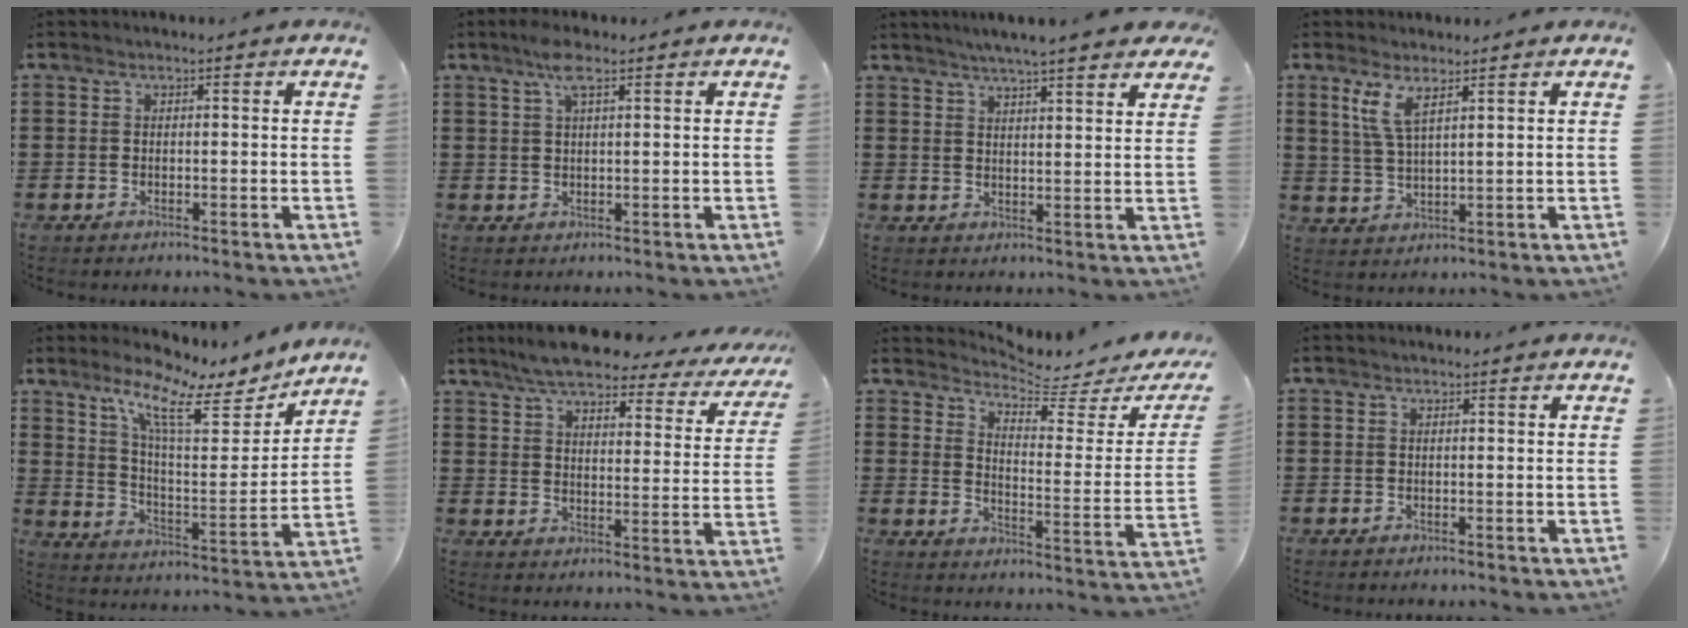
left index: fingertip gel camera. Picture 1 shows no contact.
{"total": 3.9, "force": [2.3, 1.0, 3.1], "torque": [-0.067, 0.007, 0.039]}
{"total": 4.2, "force": [3.8, 0.1, 1.7], "torque": [-0.046, -0.006, 0.067]}
{"total": 4.5, "force": [2.9, 0.9, 3.3], "torque": [-0.075, 0.001, 0.051]}
{"total": 11.4, "force": [8.7, 2.1, 7.1], "torque": [-0.151, -0.047, 0.144]}
{"total": 8.1, "force": [7.1, 1.0, 3.8], "torque": [-0.094, -0.037, 0.122]}
{"total": 4.5, "force": [4.3, -0.1, 1.3], "torque": [-0.036, -0.042, 0.066]}
{"total": 0.0}